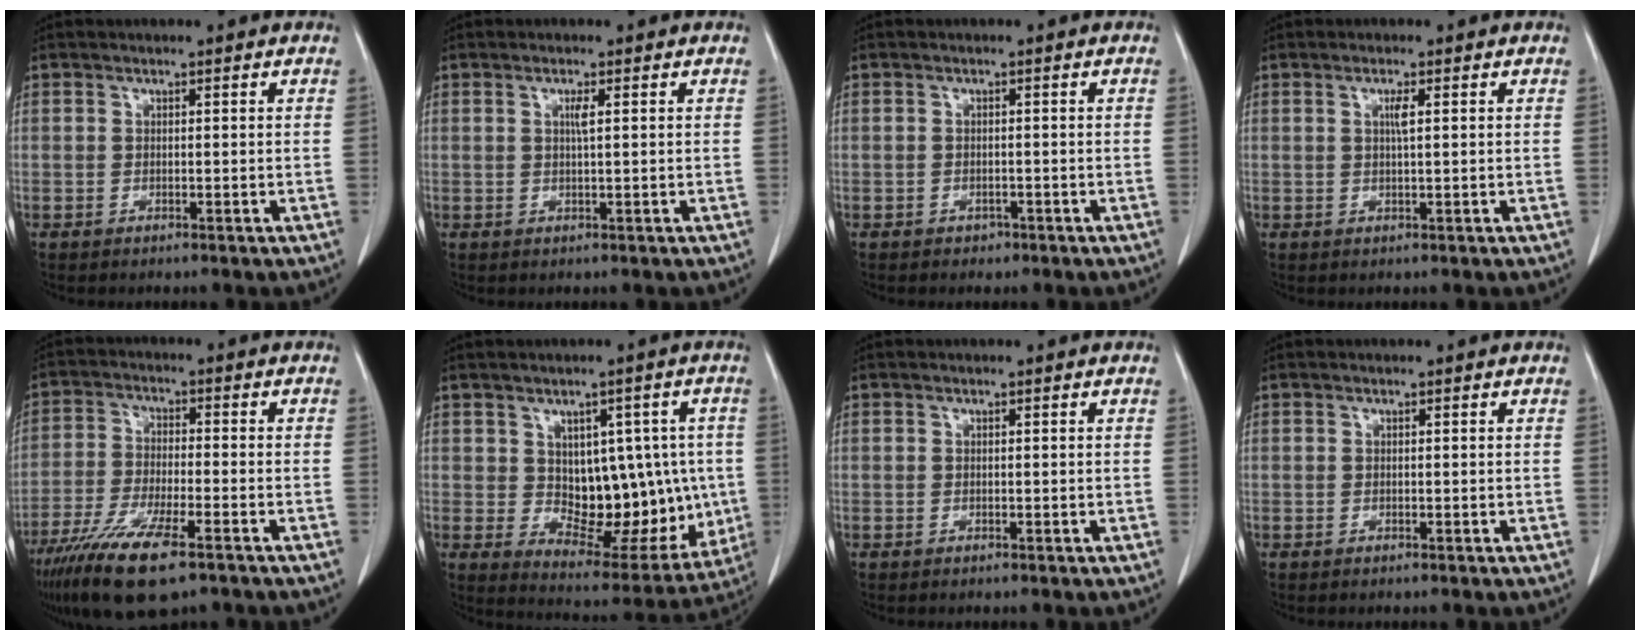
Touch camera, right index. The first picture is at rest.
{"total": 1.4, "force": [0.4, -0.1, 1.4], "torque": [-0.028, 0.000, 0.006]}
{"total": 1.0, "force": [-0.6, 0.8, 0.2], "torque": [-0.003, 0.002, -0.005]}
{"total": 1.6, "force": [0.4, 0.0, 1.6], "torque": [-0.032, 0.000, 0.007]}
{"total": 12.7, "force": [-8.4, 2.2, 9.3], "torque": [-0.178, -0.033, -0.144]}
{"total": 14.2, "force": [0.2, 7.8, 11.9], "torque": [-0.135, 0.013, 0.031]}
{"total": 0.0}
{"total": 0.0}